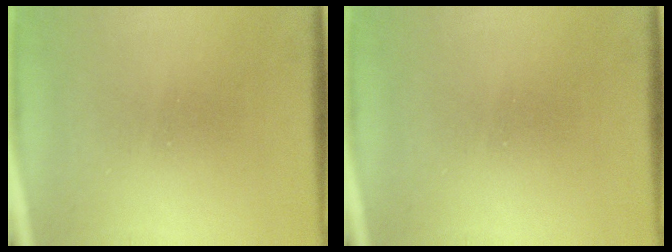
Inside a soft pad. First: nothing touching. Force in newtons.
{"total": 0.0}